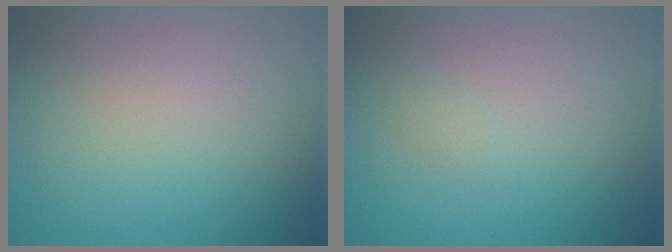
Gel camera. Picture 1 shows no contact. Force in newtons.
{"total": 0.7, "press": 0.7, "slide": 0.0}